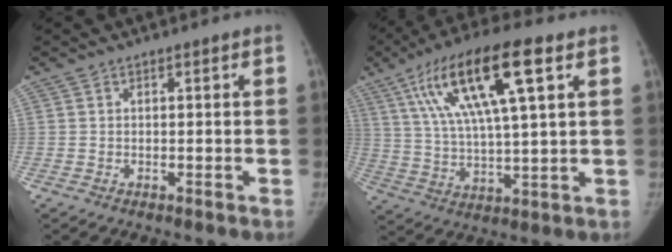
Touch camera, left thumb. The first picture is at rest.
{"total": 19.2, "force": [8.2, 4.8, 16.7], "torque": [-0.311, -0.004, 0.144]}